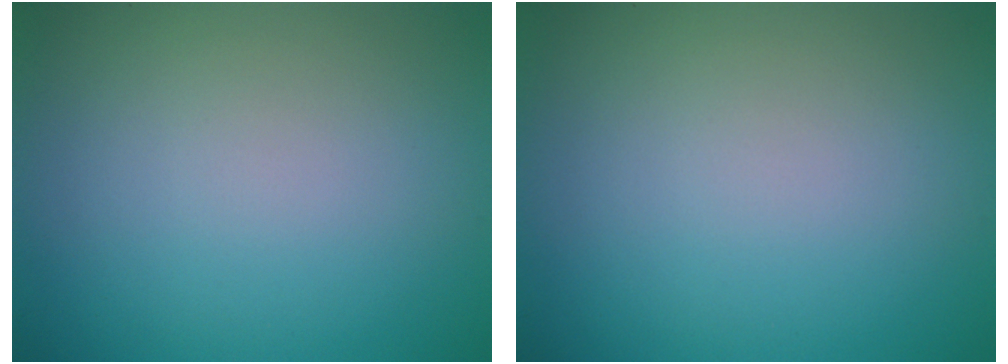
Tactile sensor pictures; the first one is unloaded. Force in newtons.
{"total": 0.0}